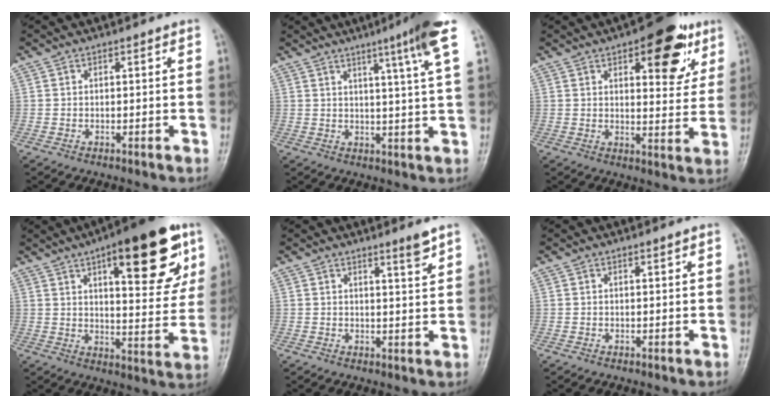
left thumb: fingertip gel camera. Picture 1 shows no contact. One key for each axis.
{"total": 9.7, "fx": 5.2, "fy": -0.6, "fz": 8.2, "tx": -0.117, "ty": -0.019, "tz": 0.068}
{"total": 13.6, "fx": 6.5, "fy": 5.9, "fz": 10.4, "tx": -0.088, "ty": -0.023, "tz": 0.079}
{"total": 21.6, "fx": 10.5, "fy": 7.7, "fz": 17.3, "tx": -0.197, "ty": -0.029, "tz": 0.144}
{"total": 3.1, "fx": 2.4, "fy": 0.0, "fz": 2.0, "tx": -0.027, "ty": -0.024, "tz": 0.037}
{"total": 0.6, "fx": 0.4, "fy": 0.2, "fz": 0.4, "tx": -0.006, "ty": -0.002, "tz": 0.007}